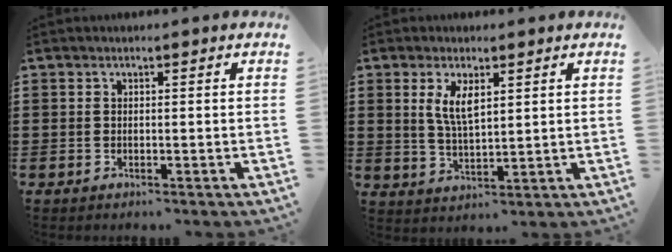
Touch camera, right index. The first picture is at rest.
{"total": 4.7, "force": [1.8, 1.7, 4.0], "torque": [-0.084, 0.004, 0.030]}